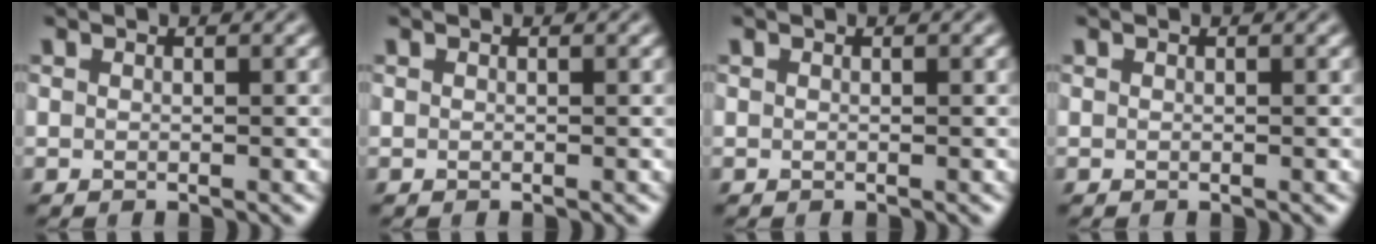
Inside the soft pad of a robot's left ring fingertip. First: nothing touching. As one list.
[{"total": 0.0}, {"total": 0.0}, {"total": 0.0}]